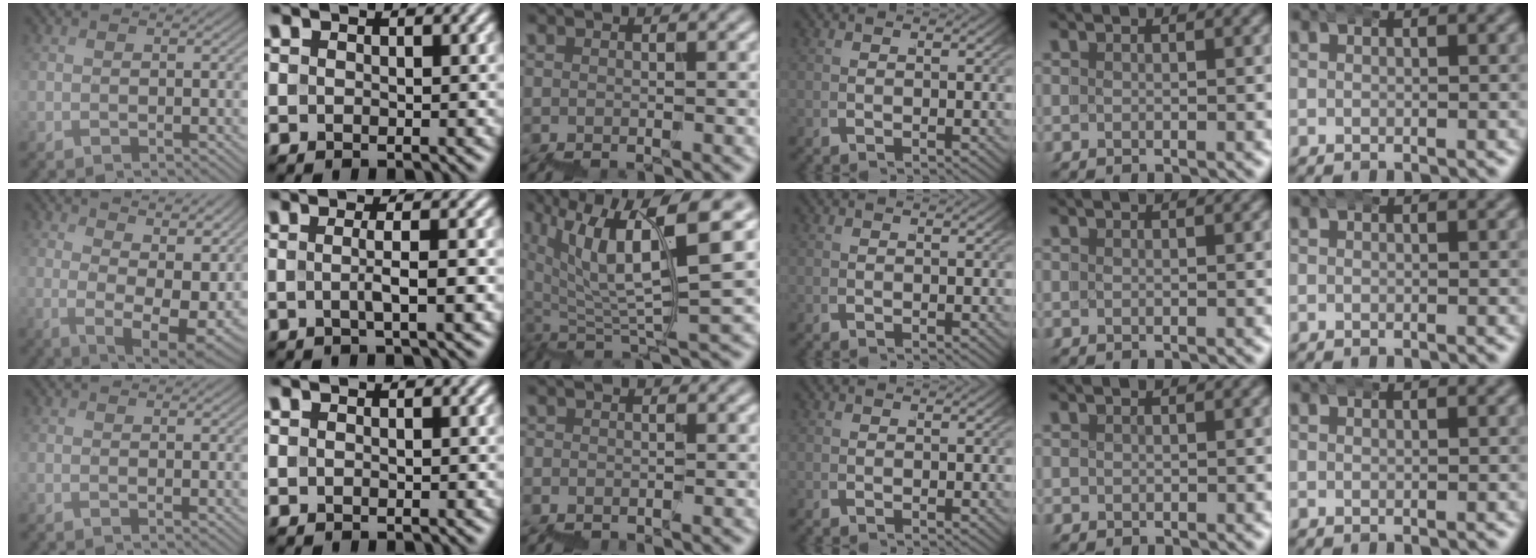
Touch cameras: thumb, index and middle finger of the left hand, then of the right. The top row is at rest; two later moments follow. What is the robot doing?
{"motion": "wrap", "object": "bubble wrap"}